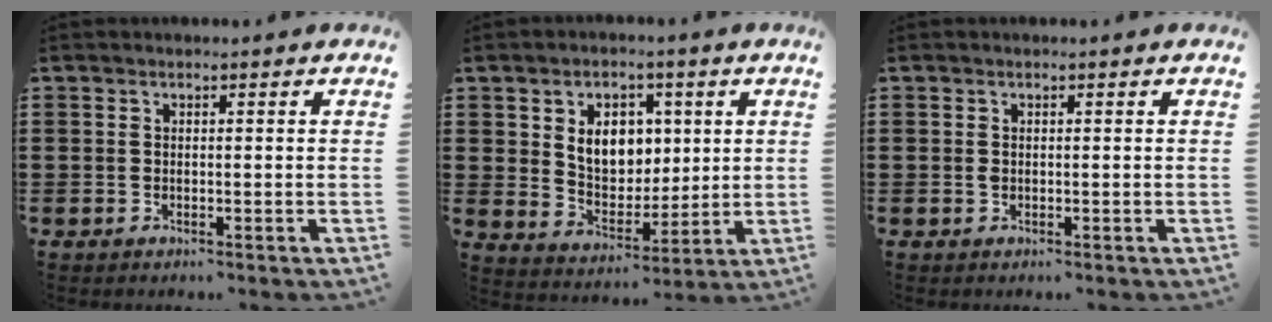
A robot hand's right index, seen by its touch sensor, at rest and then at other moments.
{"total": 7.9, "force": [2.1, 6.0, 4.7], "torque": [-0.091, 0.011, 0.034]}
{"total": 0.7, "force": [0.0, 0.4, 0.6], "torque": [-0.012, 0.001, -0.001]}